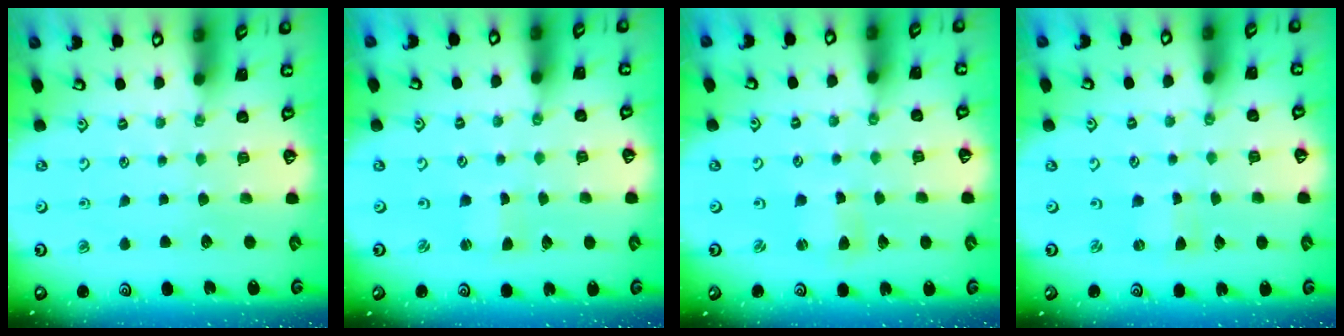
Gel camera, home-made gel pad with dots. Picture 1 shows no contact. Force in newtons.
{"total": 0.0}
{"total": 2.0, "press": 2.0, "slide": 0.4}
{"total": 0.0}